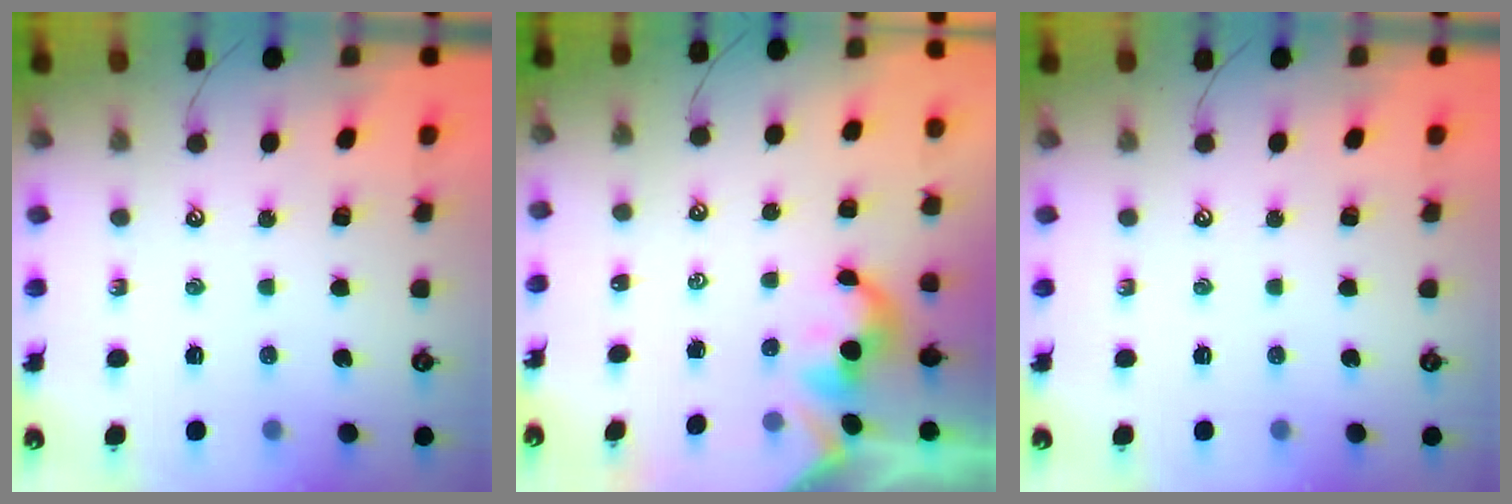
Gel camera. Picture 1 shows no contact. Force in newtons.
{"total": 2.0, "press": 1.9, "slide": 0.4}
{"total": 0.0}